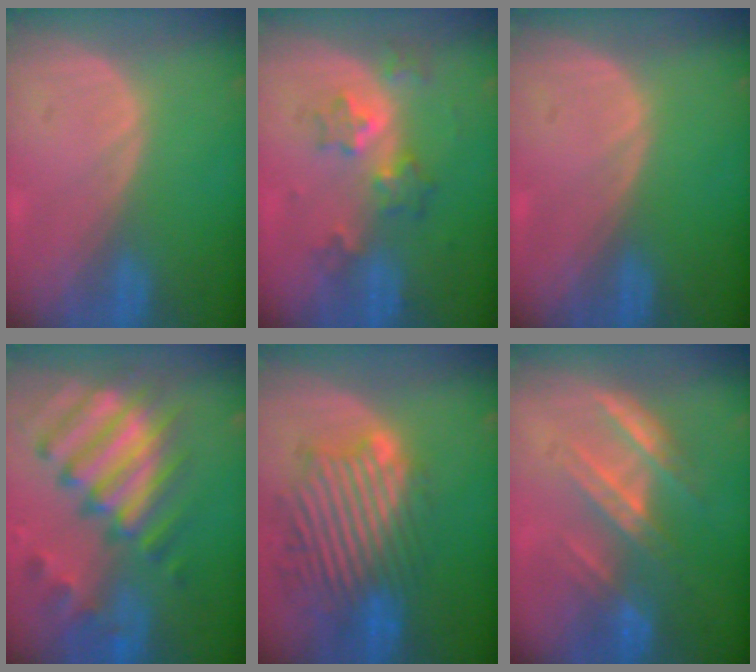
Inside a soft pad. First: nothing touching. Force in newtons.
{"total": 6.2, "press": 5.5, "slide": 3.0}
{"total": 0.0}
{"total": 12.4, "press": 10.7, "slide": 6.2}
{"total": 11.9, "press": 10.7, "slide": 5.3}
{"total": 7.3, "press": 6.7, "slide": 2.9}